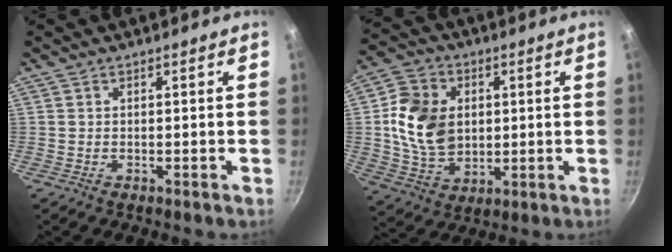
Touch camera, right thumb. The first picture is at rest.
{"total": 14.1, "force": [1.7, 10.7, 9.0], "torque": [-0.144, -0.003, 0.034]}